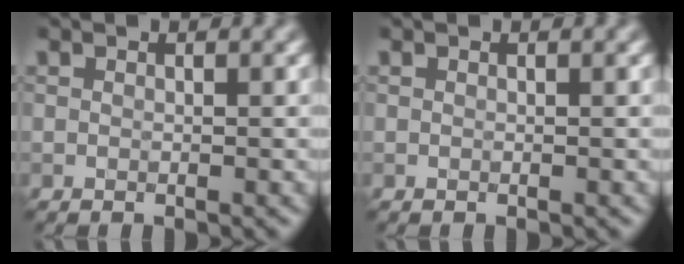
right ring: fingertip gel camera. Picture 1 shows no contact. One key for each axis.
{"total": 0.0}